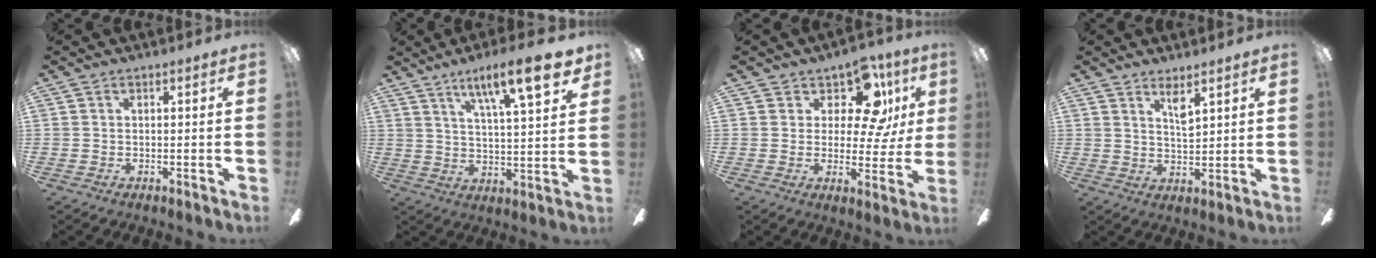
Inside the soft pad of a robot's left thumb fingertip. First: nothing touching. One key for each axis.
{"total": 15.5, "fx": 10.1, "fy": 3.2, "fz": 11.3, "tx": -0.173, "ty": -0.048, "tz": 0.155}
{"total": 11.6, "fx": 7.1, "fy": 5.9, "fz": 7.1, "tx": -0.115, "ty": -0.041, "tz": 0.128}
{"total": 4.2, "fx": 3.4, "fy": 0.7, "fz": 2.4, "tx": -0.041, "ty": -0.020, "tz": 0.056}